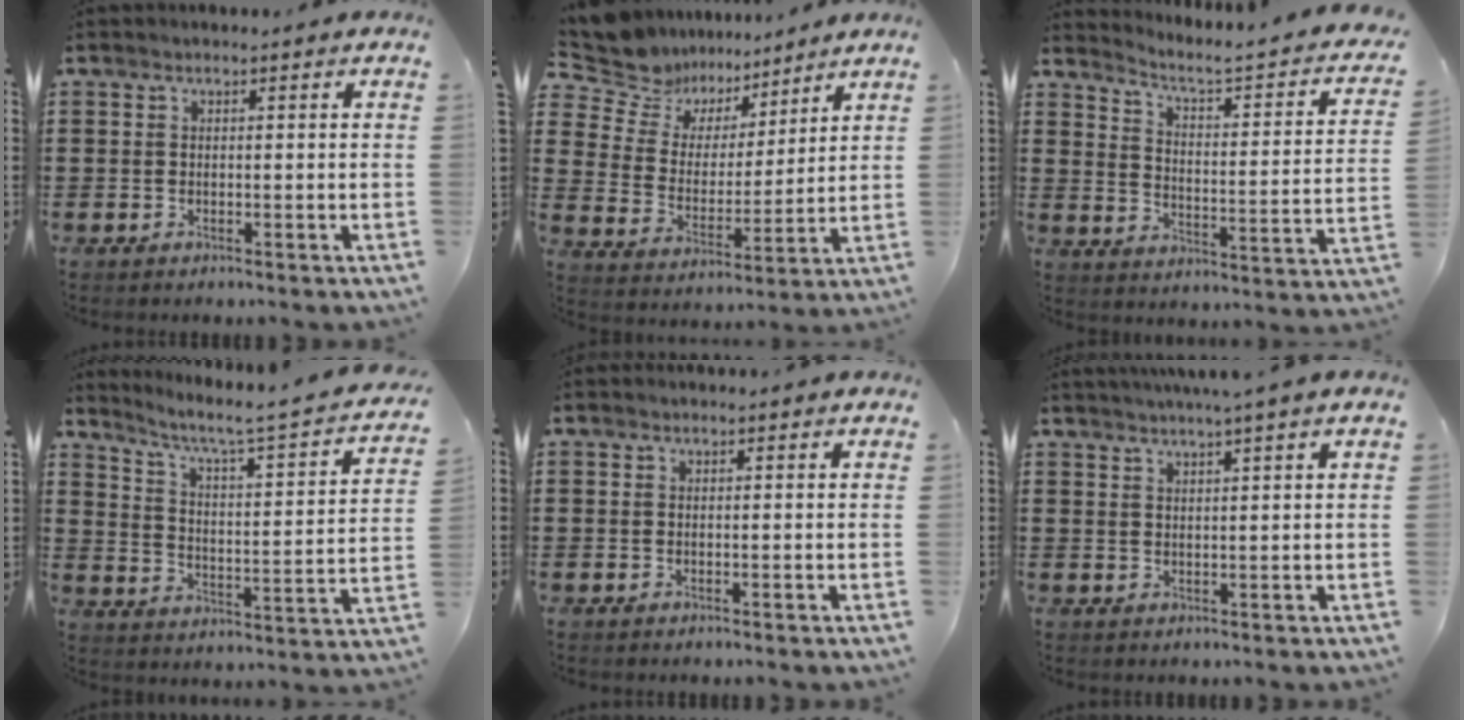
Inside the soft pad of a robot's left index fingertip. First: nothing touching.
{"total": 8.5, "force": [7.8, 3.5, 0.5], "torque": [-0.065, -0.051, 0.145]}
{"total": 2.6, "force": [1.7, 0.2, 2.0], "torque": [-0.056, -0.027, 0.013]}
{"total": 3.6, "force": [2.6, -0.2, 2.5], "torque": [-0.066, -0.036, 0.028]}
{"total": 0.0}
{"total": 2.2, "force": [1.6, -0.8, 1.1], "torque": [-0.024, -0.002, 0.028]}